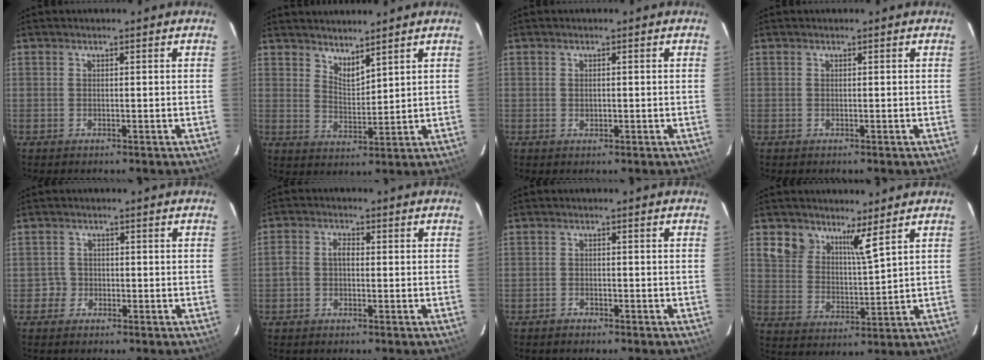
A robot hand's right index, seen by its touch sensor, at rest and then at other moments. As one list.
[{"total": 5.2, "force": [4.4, 2.2, 1.5], "torque": [-0.016, -0.003, 0.082]}, {"total": 1.0, "force": [-0.1, 0.8, 0.6], "torque": [-0.009, 0.001, -0.001]}, {"total": 0.0}, {"total": 2.4, "force": [-1.0, 2.1, -0.6], "torque": [0.016, 0.018, -0.017]}, {"total": 2.8, "force": [-0.7, 2.0, 1.9], "torque": [-0.036, 0.010, -0.017]}, {"total": 1.5, "force": [-1.3, 0.7, 0.0], "torque": [-0.007, 0.005, -0.024]}, {"total": 6.5, "force": [4.7, 3.2, 3.1], "torque": [-0.053, 0.001, 0.089]}]